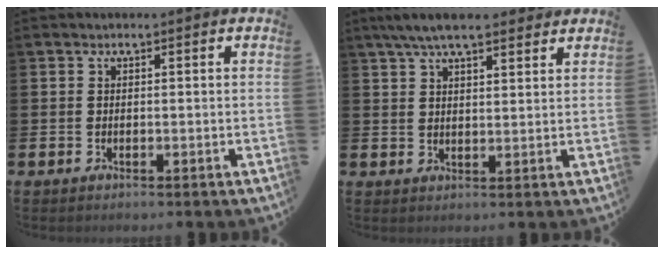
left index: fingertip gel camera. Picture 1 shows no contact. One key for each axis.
{"total": 6.1, "fx": 5.3, "fy": 1.4, "fz": 2.6, "tx": -0.062, "ty": -0.009, "tz": 0.097}